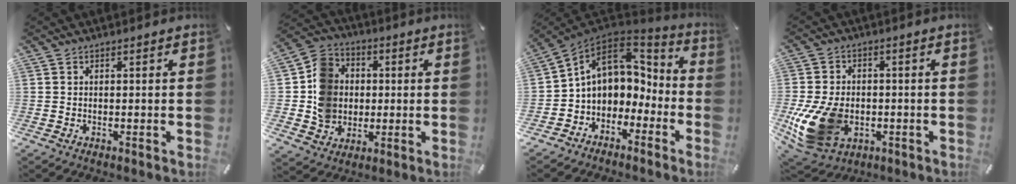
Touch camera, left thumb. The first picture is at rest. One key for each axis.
{"total": 12.4, "fx": -0.3, "fy": 11.3, "fz": 5.0, "tx": -0.090, "ty": 0.021, "tz": 0.001}
{"total": 9.3, "fx": 1.2, "fy": 8.4, "fz": 3.9, "tx": -0.069, "ty": -0.006, "tz": 0.030}
{"total": 15.7, "fx": -3.6, "fy": 11.4, "fz": 10.2, "tx": -0.221, "ty": 0.012, "tz": -0.059}